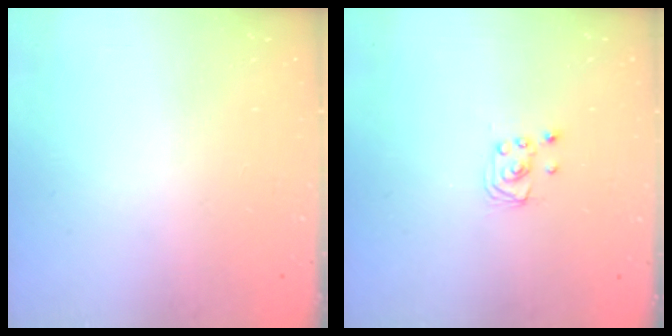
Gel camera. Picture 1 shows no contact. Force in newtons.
{"total": 1.9, "press": 1.9, "slide": 0.1}